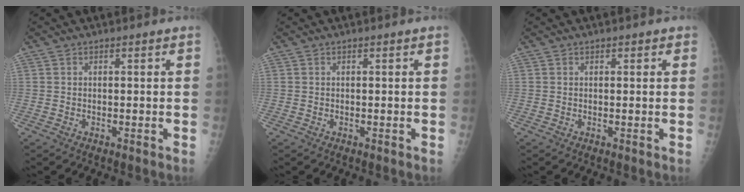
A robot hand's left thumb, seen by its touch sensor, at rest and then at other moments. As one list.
[{"total": 0.0}, {"total": 0.7, "force": [0.5, 0.4, 0.4], "torque": [0.003, -0.001, 0.002]}]